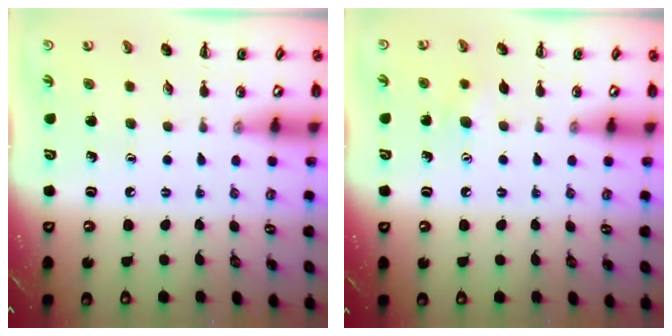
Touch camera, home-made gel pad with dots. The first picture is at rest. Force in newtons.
{"total": 7.0, "press": 6.8, "slide": 1.8}